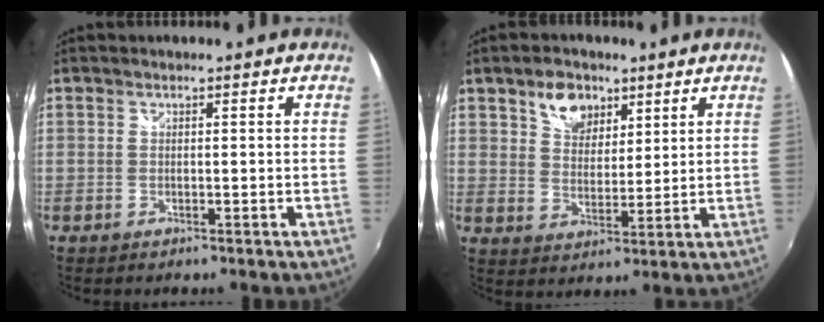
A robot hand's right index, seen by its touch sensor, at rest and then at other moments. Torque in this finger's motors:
{"motor_torque": [0.35, 0.34, 0.09, 0.04]}